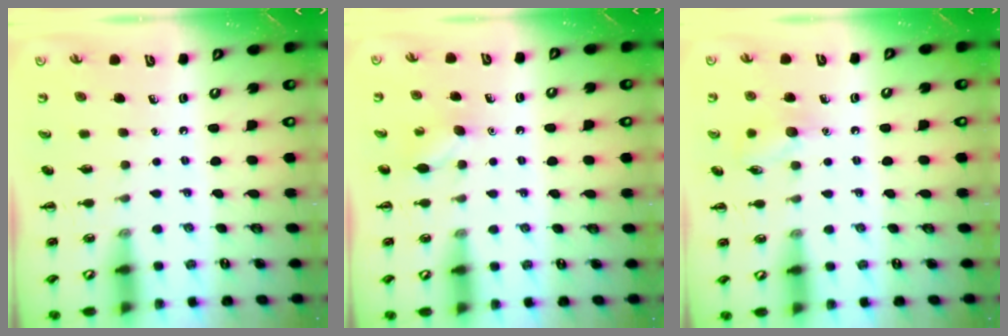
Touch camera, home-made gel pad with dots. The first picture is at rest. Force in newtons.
{"total": 5.4, "press": 5.2, "slide": 1.2}
{"total": 8.1, "press": 7.9, "slide": 1.5}